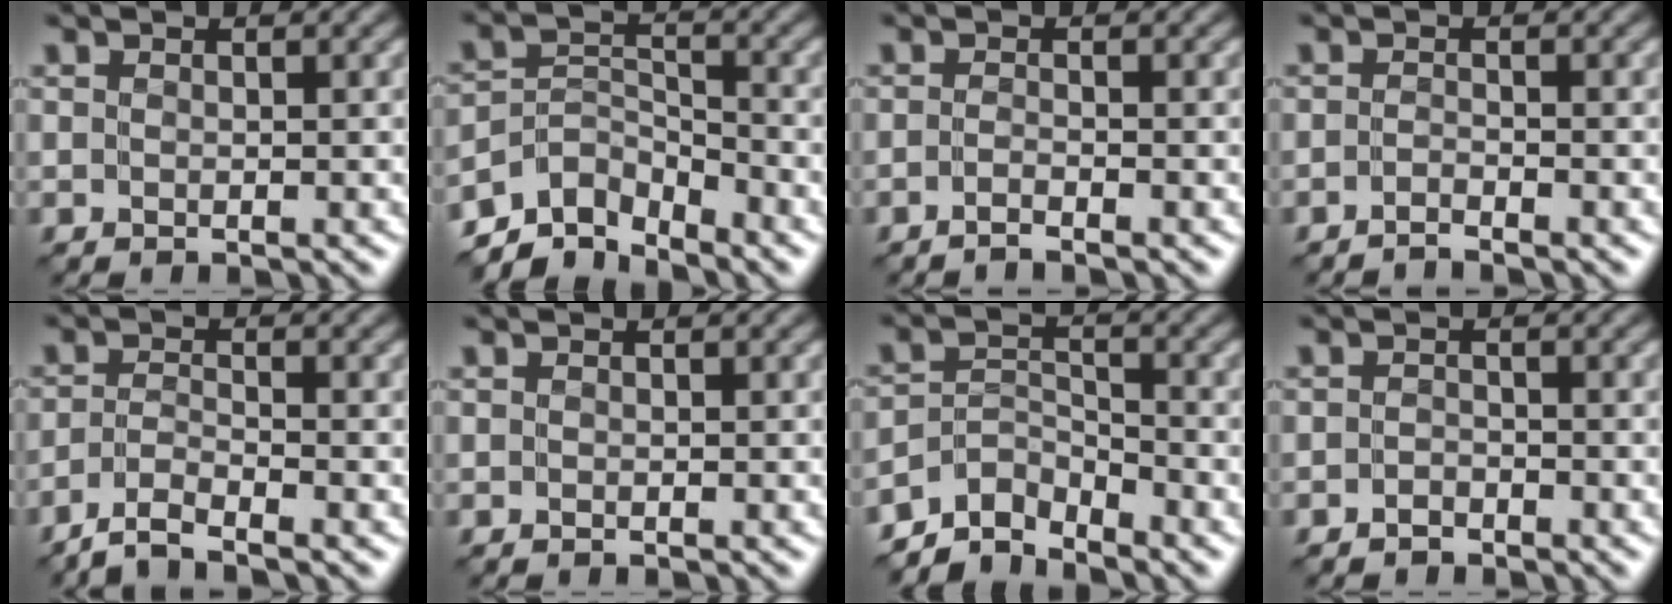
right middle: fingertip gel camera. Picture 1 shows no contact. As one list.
[{"total": 4.9, "force": [-4.4, 1.8, 1.4], "torque": [-0.019, -0.003, -0.090]}, {"total": 1.0, "force": [-0.8, -0.1, 0.5], "torque": [-0.009, 0.000, -0.022]}, {"total": 1.0, "force": [-1.0, -0.1, 0.2], "torque": [-0.004, 0.001, -0.024]}, {"total": 2.8, "force": [-2.4, 0.2, 1.4], "torque": [-0.027, -0.001, -0.061]}, {"total": 0.0}, {"total": 3.9, "force": [-3.6, 1.2, 0.7], "torque": [-0.005, 0.003, -0.077]}, {"total": 0.9, "force": [-0.8, 0.4, 0.0], "torque": [0.001, 0.006, -0.017]}]